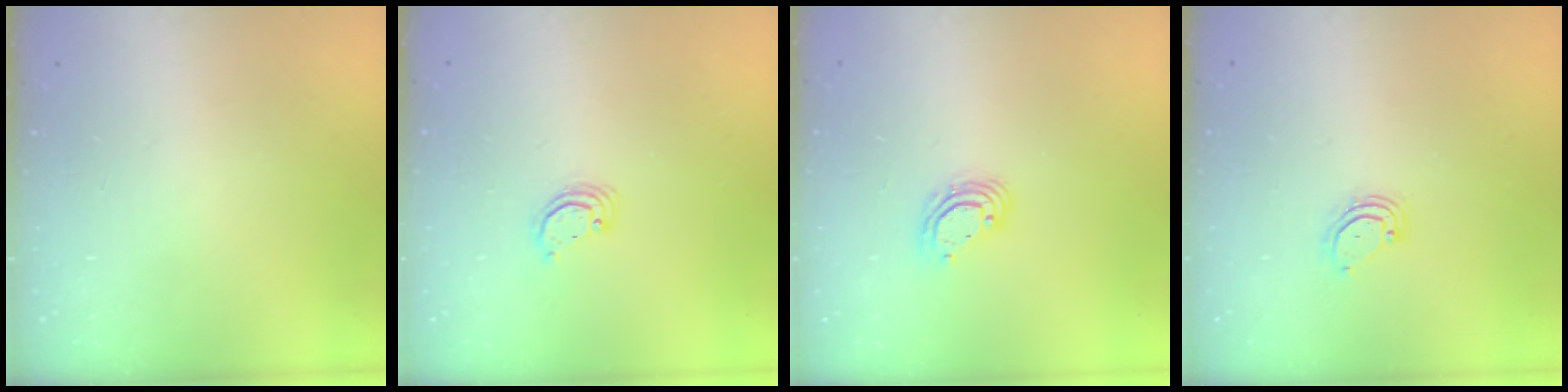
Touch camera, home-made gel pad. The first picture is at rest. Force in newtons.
{"total": 2.6, "press": 2.6, "slide": 0.2}
{"total": 6.6, "press": 6.6, "slide": 0.9}
{"total": 3.4, "press": 3.3, "slide": 0.7}